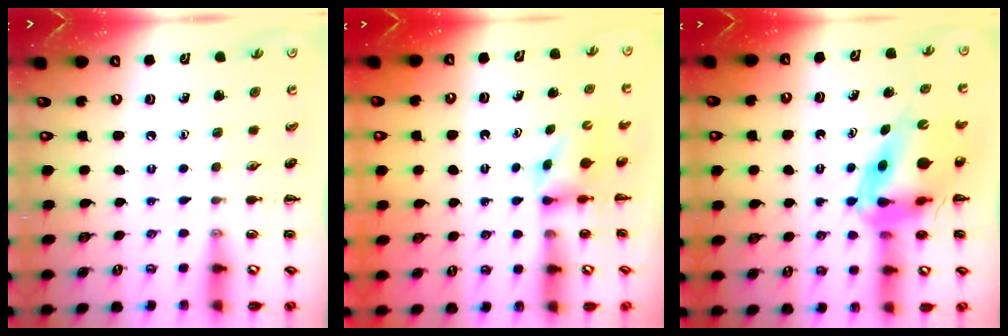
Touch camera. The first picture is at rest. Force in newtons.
{"total": 2.7, "press": 2.5, "slide": 1.0}
{"total": 9.5, "press": 9.0, "slide": 3.0}